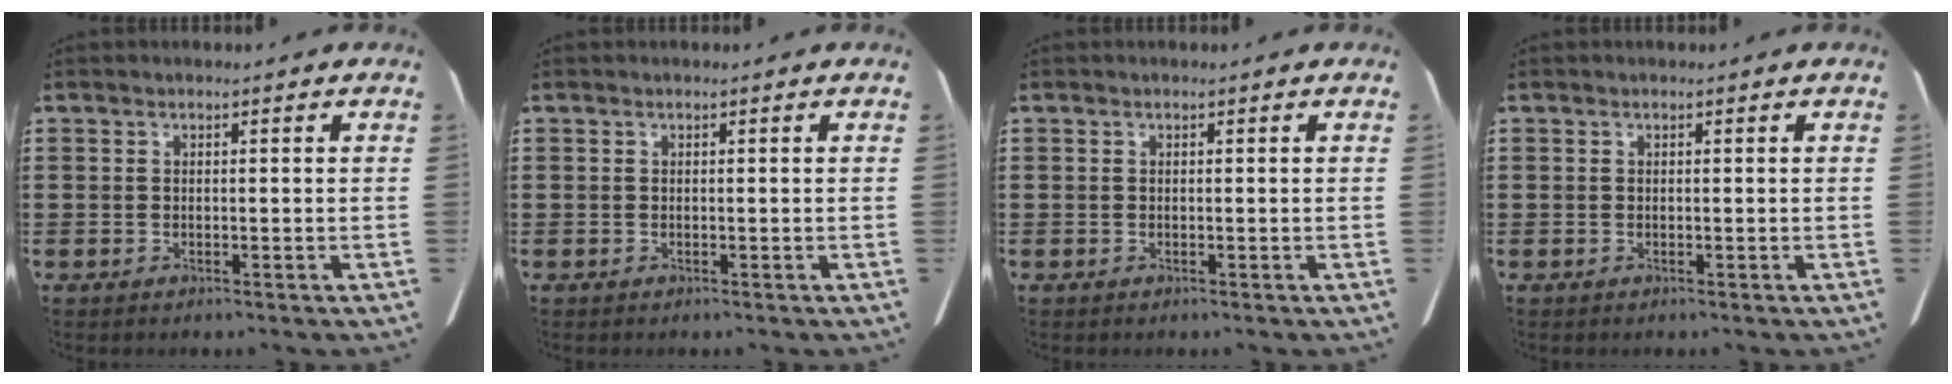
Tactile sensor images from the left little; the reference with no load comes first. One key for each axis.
{"total": 0.0}
{"total": 0.0}
{"total": 0.0}